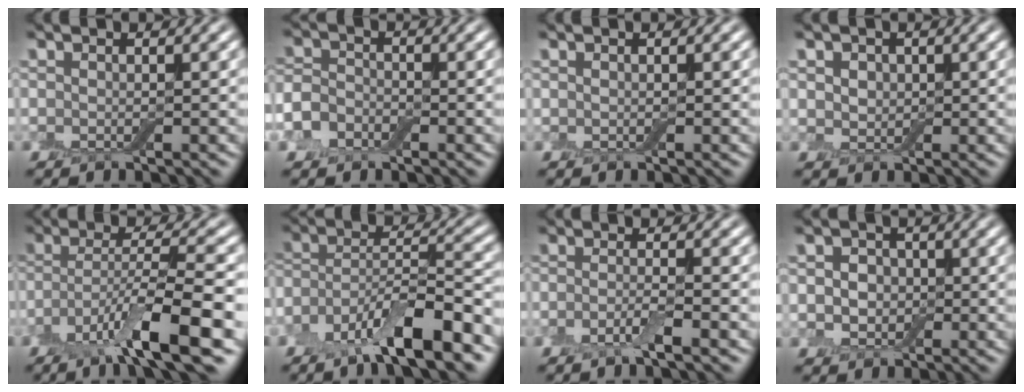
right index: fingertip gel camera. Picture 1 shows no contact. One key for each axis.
{"total": 3.5, "fx": -1.8, "fy": 2.6, "fz": 1.7, "tx": -0.032, "ty": -0.001, "tz": -0.044}
{"total": 0.0}
{"total": 2.7, "fx": 1.0, "fy": 2.1, "fz": 1.2, "tx": -0.025, "ty": 0.012, "tz": 0.008}
{"total": 9.0, "fx": -4.6, "fy": 1.7, "fz": 7.5, "tx": -0.125, "ty": 0.003, "tz": -0.086}
{"total": 10.0, "fx": -6.5, "fy": 2.9, "fz": 7.1, "tx": -0.116, "ty": 0.008, "tz": -0.125}
{"total": 2.2, "fx": -1.2, "fy": 0.3, "fz": 1.8, "tx": -0.036, "ty": 0.001, "tz": -0.030}
{"total": 3.6, "fx": 0.0, "fy": 3.0, "fz": 1.9, "tx": -0.019, "ty": 0.008, "tz": -0.022}